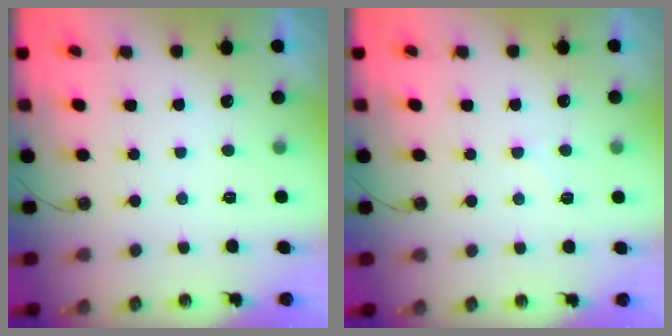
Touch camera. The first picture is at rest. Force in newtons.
{"total": 5.8, "press": 5.8, "slide": 0.6}